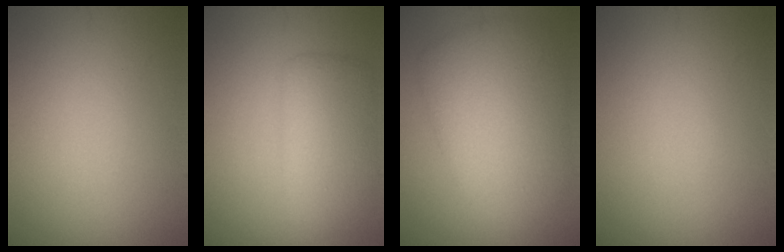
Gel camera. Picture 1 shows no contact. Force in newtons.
{"total": 4.8, "press": 4.8, "slide": 0.2}
{"total": 7.4, "press": 7.4, "slide": 0.1}
{"total": 0.0}